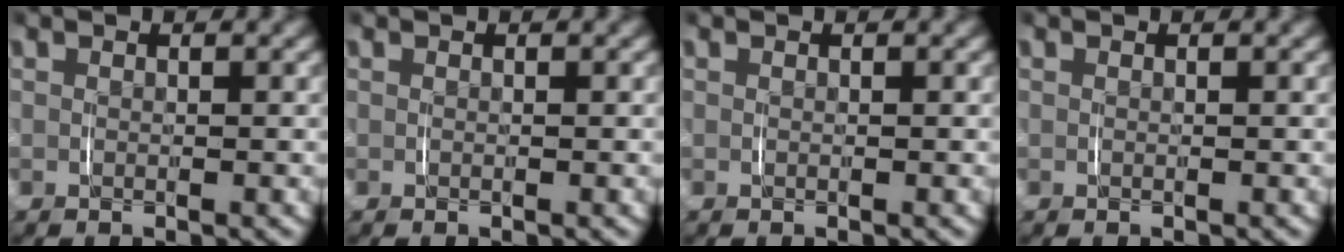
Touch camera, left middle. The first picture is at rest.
{"total": 0.0}
{"total": 0.0}
{"total": 0.0}